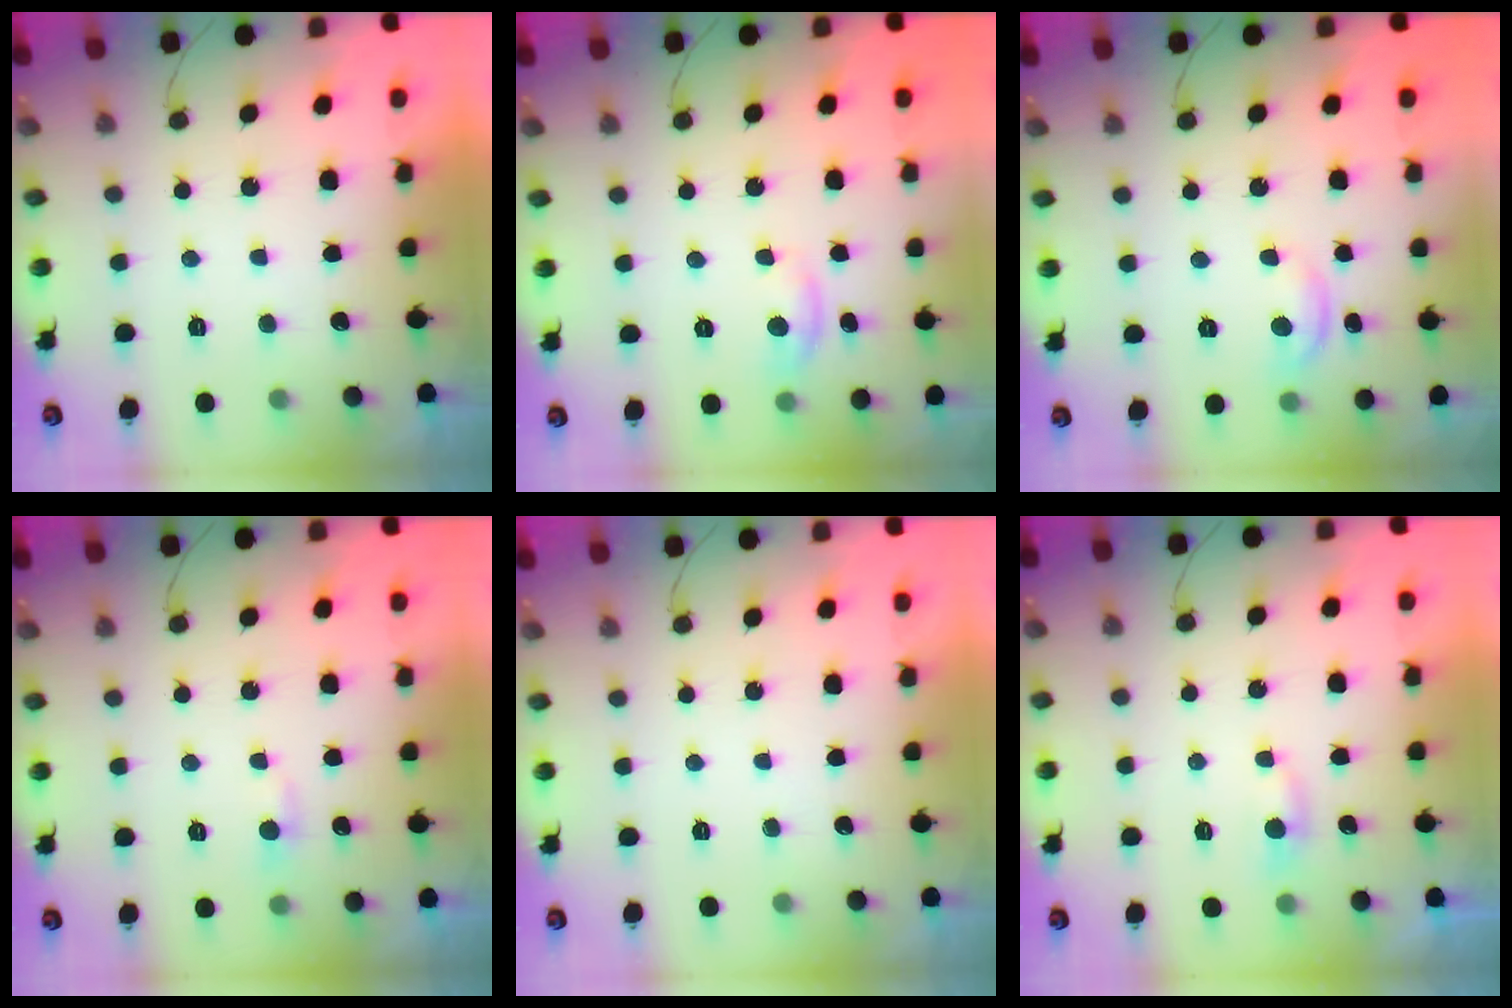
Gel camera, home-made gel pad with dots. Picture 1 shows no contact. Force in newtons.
{"total": 4.8, "press": 4.8, "slide": 0.5}
{"total": 5.5, "press": 5.5, "slide": 0.2}
{"total": 4.1, "press": 4.0, "slide": 0.5}
{"total": 0.0}
{"total": 3.5, "press": 3.4, "slide": 0.3}